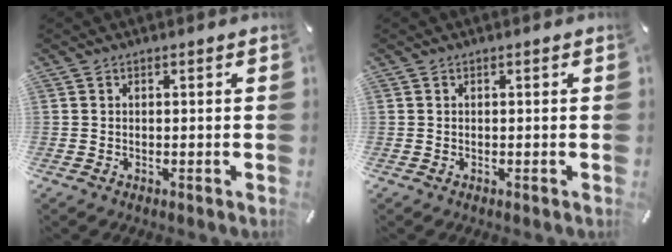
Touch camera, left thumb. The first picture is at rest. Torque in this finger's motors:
{"motor_torque": [-0.21, 0.23, 0.00, 0.00, 0.00]}